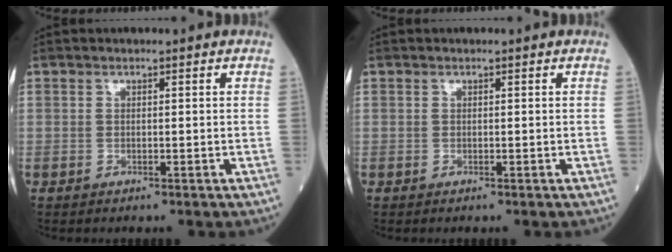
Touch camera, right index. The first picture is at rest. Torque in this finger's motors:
{"motor_torque": [0.00, 0.00, 0.00, -0.01]}